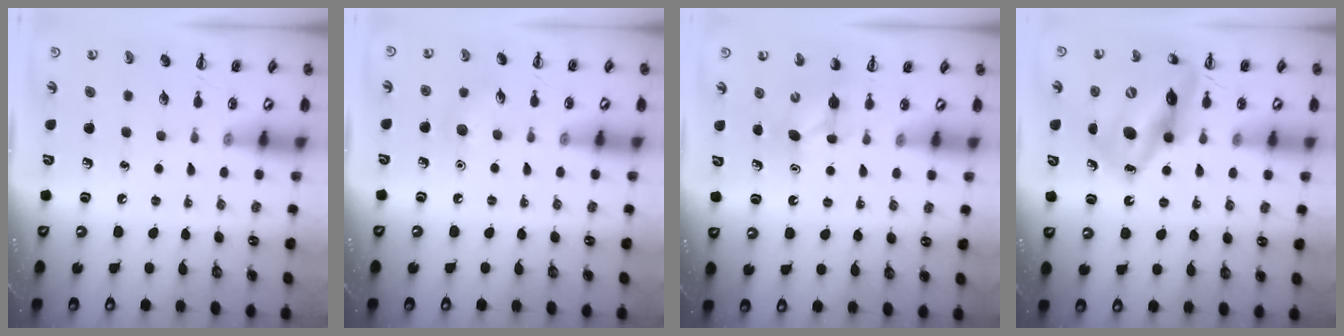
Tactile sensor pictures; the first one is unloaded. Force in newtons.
{"total": 7.3, "press": 7.1, "slide": 1.6}
{"total": 4.0, "press": 3.8, "slide": 1.3}
{"total": 16.3, "press": 15.7, "slide": 4.3}